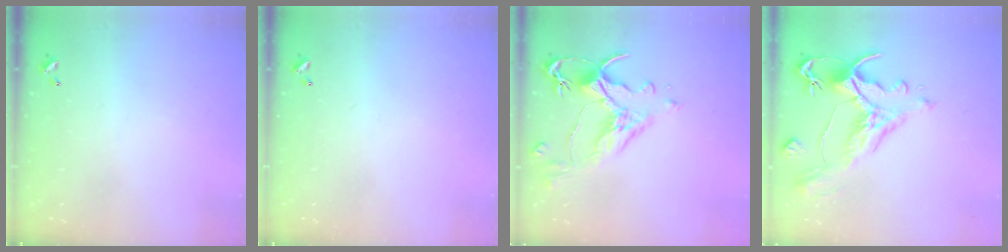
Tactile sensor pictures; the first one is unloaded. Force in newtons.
{"total": 0.0}
{"total": 6.2, "press": 6.0, "slide": 1.6}
{"total": 1.6, "press": 0.7, "slide": 1.4}